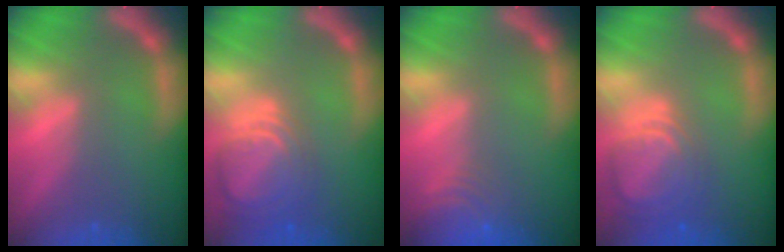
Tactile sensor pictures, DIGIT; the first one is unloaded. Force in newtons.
{"total": 7.0}
{"total": 5.5}
{"total": 6.5}